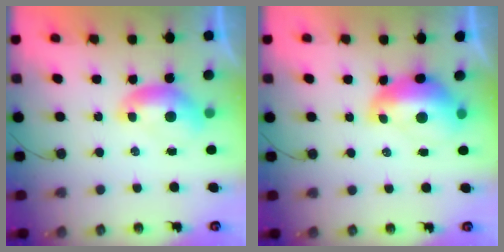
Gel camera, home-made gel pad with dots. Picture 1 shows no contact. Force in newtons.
{"total": 3.1, "press": 3.0, "slide": 0.7}